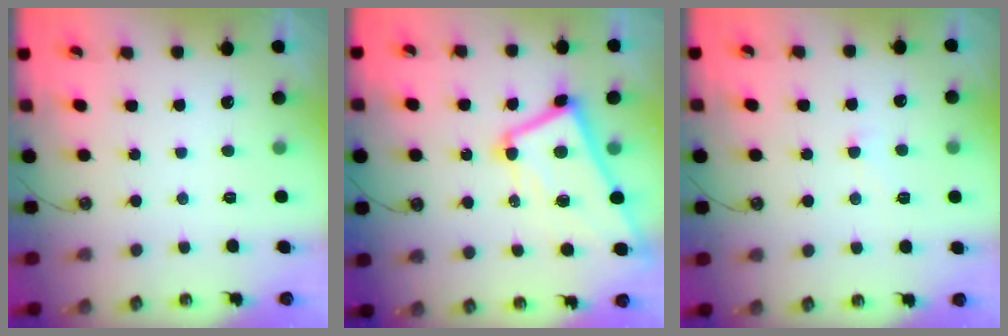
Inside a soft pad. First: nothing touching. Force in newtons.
{"total": 10.4, "press": 10.4, "slide": 1.1}
{"total": 3.4, "press": 3.4, "slide": 0.5}